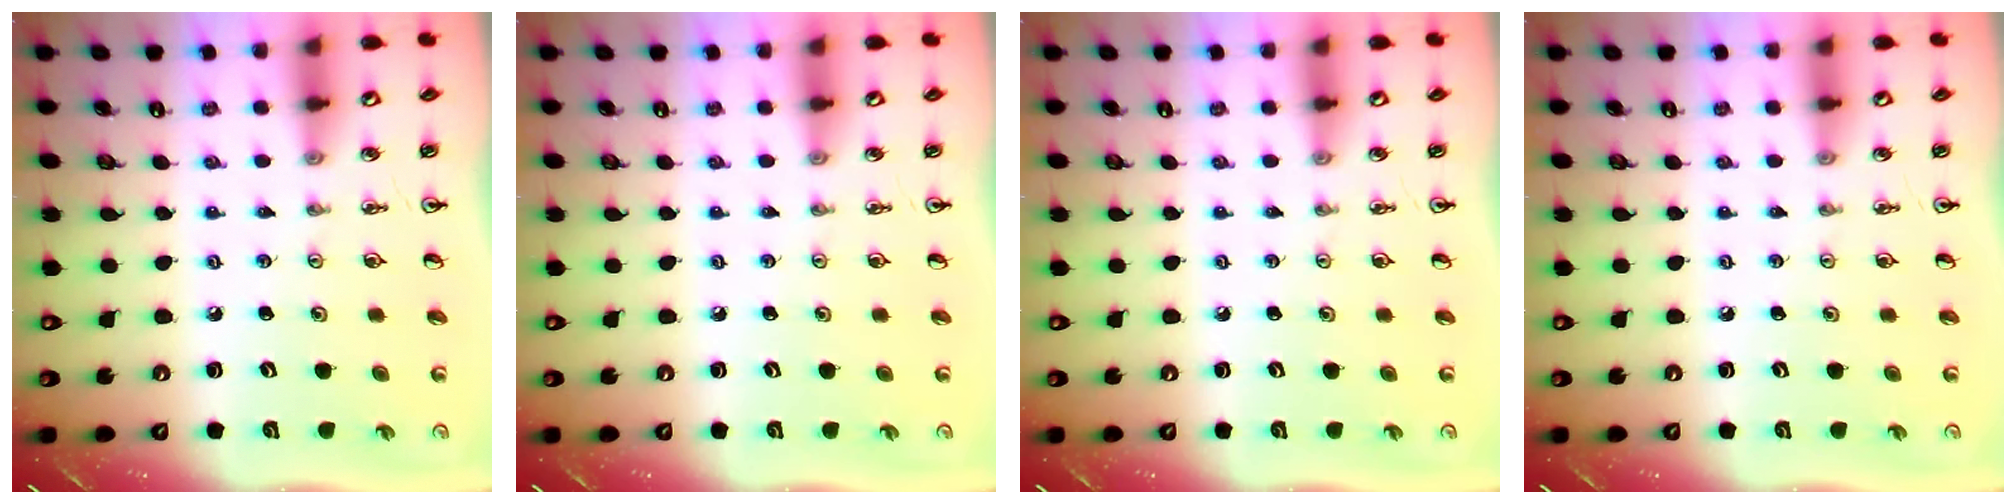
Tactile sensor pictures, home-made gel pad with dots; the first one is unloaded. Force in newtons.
{"total": 0.0}
{"total": 0.0}
{"total": 0.0}